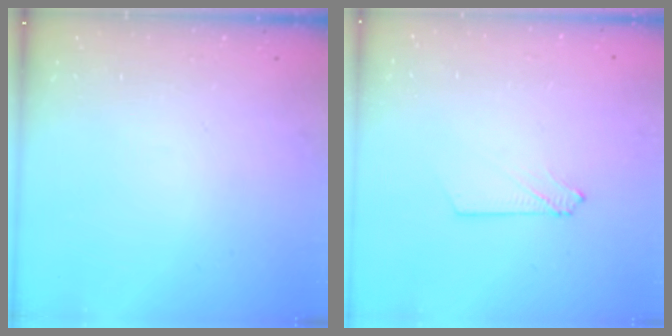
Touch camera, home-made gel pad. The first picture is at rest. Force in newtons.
{"total": 2.6, "press": 2.6, "slide": 0.3}